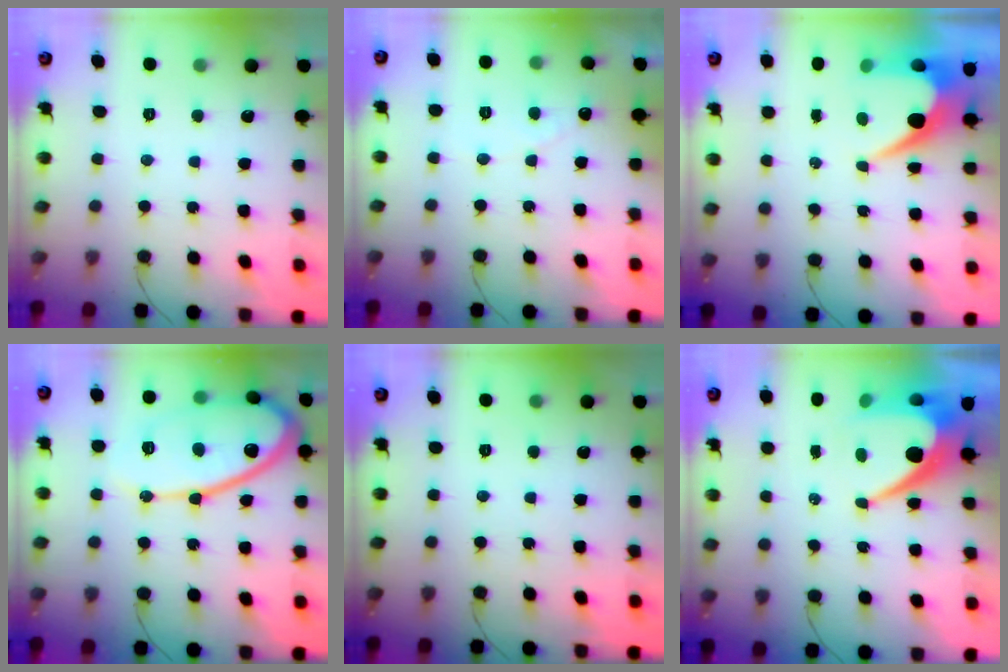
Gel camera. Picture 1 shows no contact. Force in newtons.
{"total": 2.7, "press": 2.7, "slide": 0.0}
{"total": 8.2, "press": 8.2, "slide": 0.4}
{"total": 17.5, "press": 17.4, "slide": 1.4}
{"total": 0.0}
{"total": 12.8, "press": 12.8, "slide": 1.0}